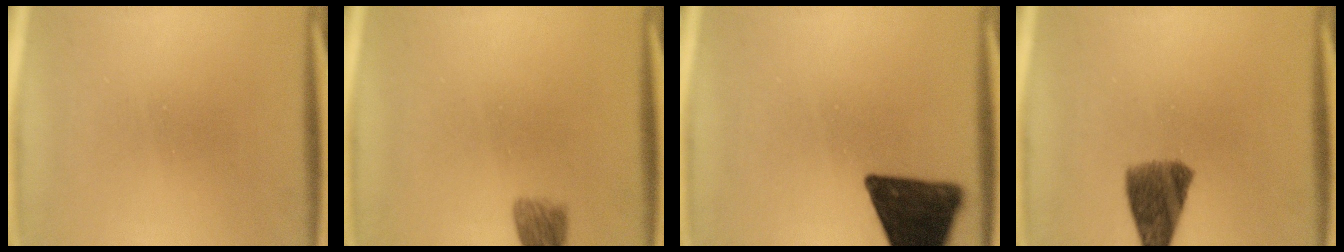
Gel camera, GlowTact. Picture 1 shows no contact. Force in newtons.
{"total": 4.7}
{"total": 14.8}
{"total": 8.2}